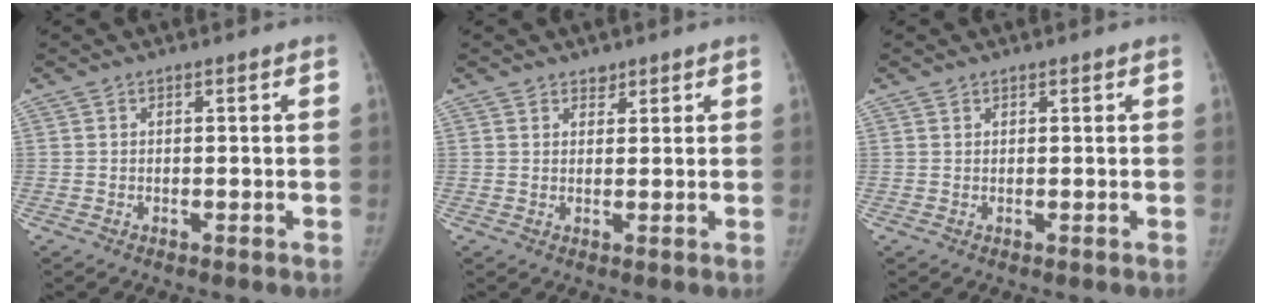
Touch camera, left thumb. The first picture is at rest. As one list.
[{"total": 1.8, "force": [1.4, 1.2, 0.2], "torque": [0.013, -0.008, 0.017]}, {"total": 0.6, "force": [0.5, 0.3, 0.1], "torque": [0.002, -0.003, 0.007]}]